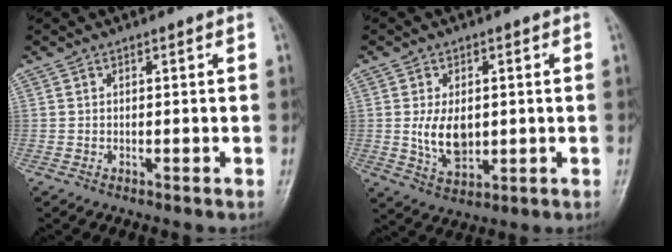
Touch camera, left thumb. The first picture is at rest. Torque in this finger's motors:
{"motor_torque": [0.69, 0.79, 0.93, -0.18, 0.06]}